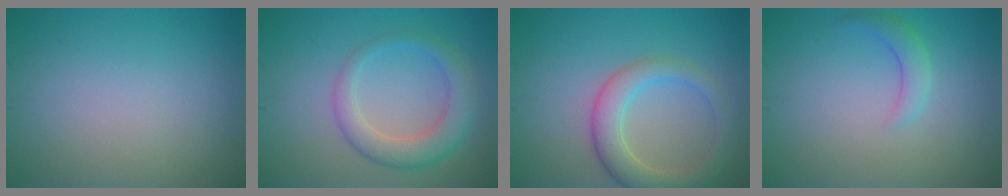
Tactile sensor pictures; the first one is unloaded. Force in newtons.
{"total": 4.3, "press": 4.3, "slide": 0.3}
{"total": 4.9, "press": 4.9, "slide": 0.3}
{"total": 2.0, "press": 2.0, "slide": 0.1}